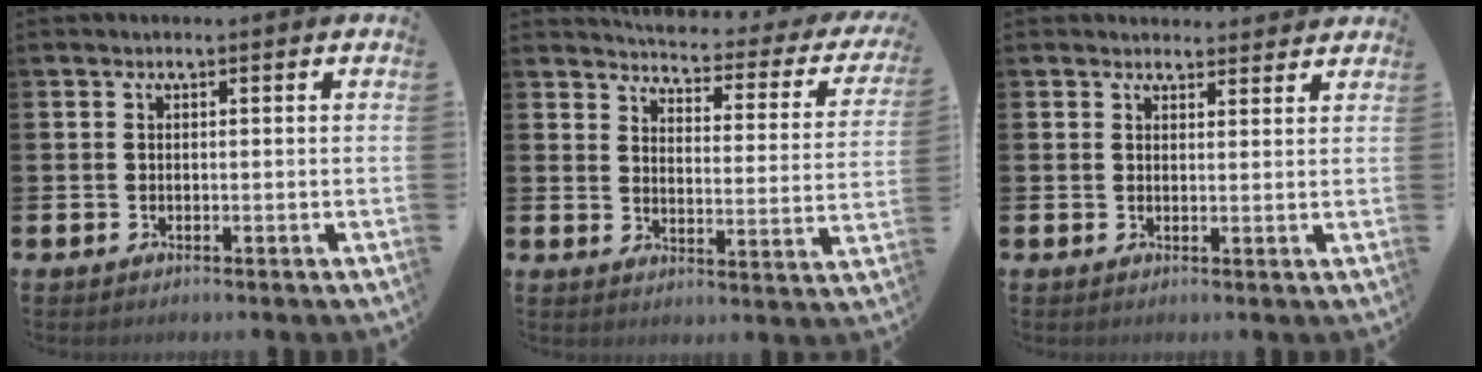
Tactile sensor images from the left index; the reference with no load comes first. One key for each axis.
{"total": 3.8, "fx": 3.6, "fy": 0.9, "fz": 0.8, "tx": -0.034, "ty": -0.038, "tz": 0.054}
{"total": 2.4, "fx": 2.3, "fy": 0.7, "fz": -0.2, "tx": 0.008, "ty": -0.012, "tz": 0.041}